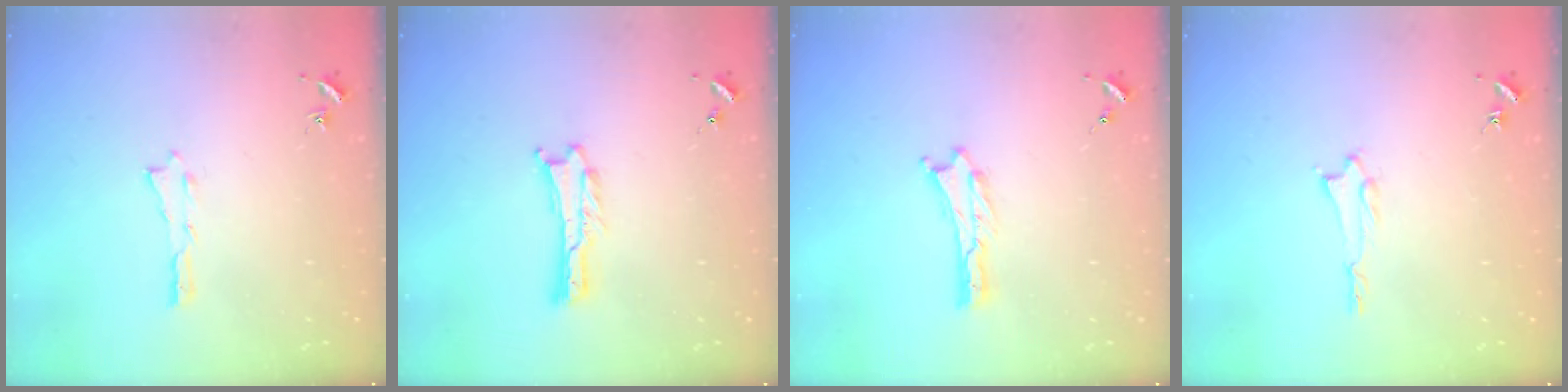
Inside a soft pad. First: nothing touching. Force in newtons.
{"total": 0.0}
{"total": 0.0}
{"total": 1.2, "press": 1.2, "slide": 0.1}